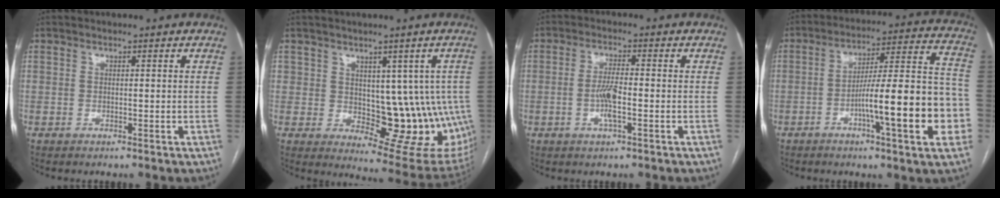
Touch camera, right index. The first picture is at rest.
{"total": 13.0, "force": [-0.4, 7.2, 10.8], "torque": [-0.101, 0.004, 0.014]}
{"total": 4.3, "force": [-1.0, 0.6, 4.2], "torque": [-0.088, 0.000, -0.017]}
{"total": 18.5, "force": [-5.4, 2.2, 17.6], "torque": [-0.224, 0.025, -0.072]}